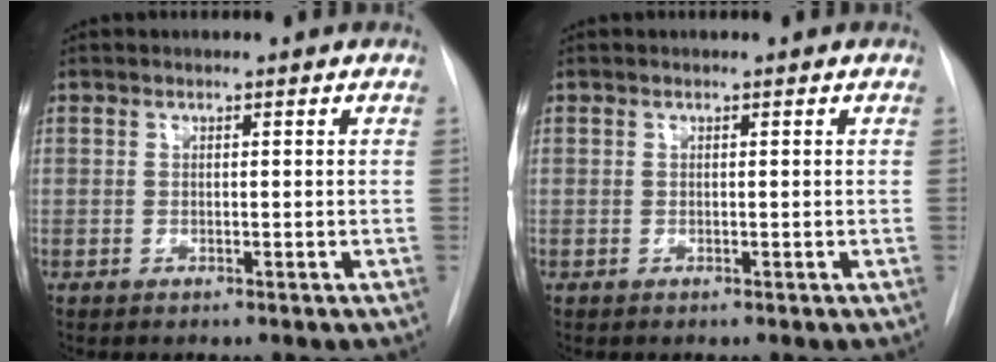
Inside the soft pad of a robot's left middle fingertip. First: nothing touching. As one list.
[{"total": 0.0}]